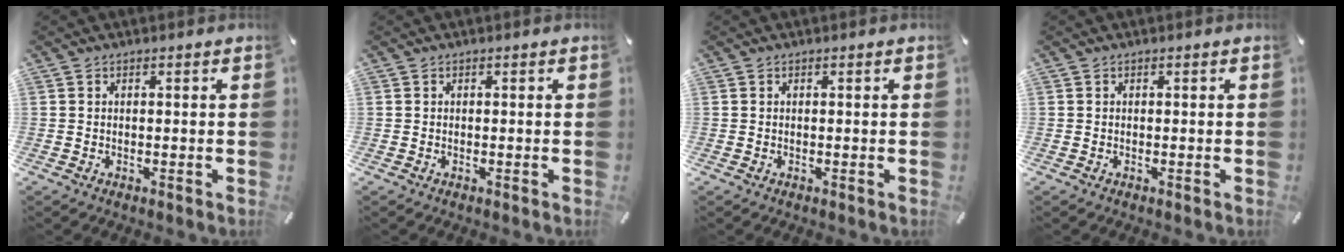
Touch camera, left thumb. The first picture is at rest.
{"total": 0.0}
{"total": 0.0}
{"total": 0.0}